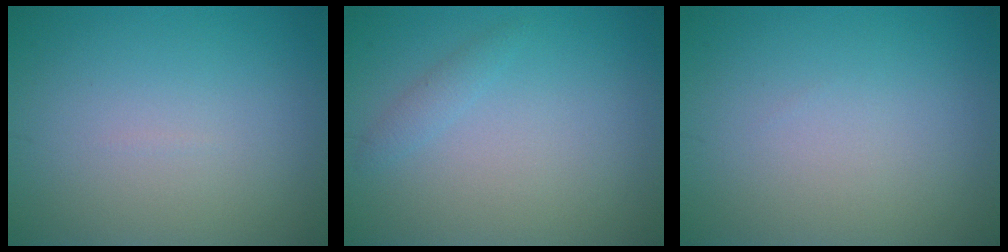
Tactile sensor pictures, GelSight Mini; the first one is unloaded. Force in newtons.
{"total": 1.0, "press": 1.0, "slide": 0.1}
{"total": 0.0}